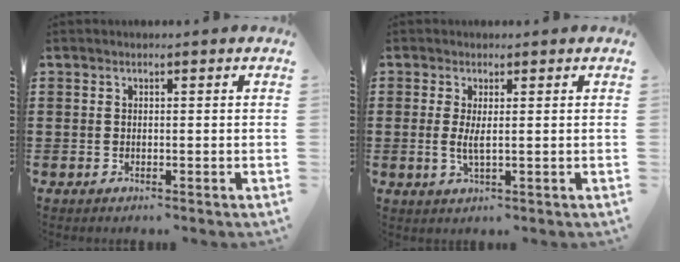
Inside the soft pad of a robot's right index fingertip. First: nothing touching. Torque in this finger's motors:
{"motor_torque": [-0.21, 0.24, 0.00, -0.01]}